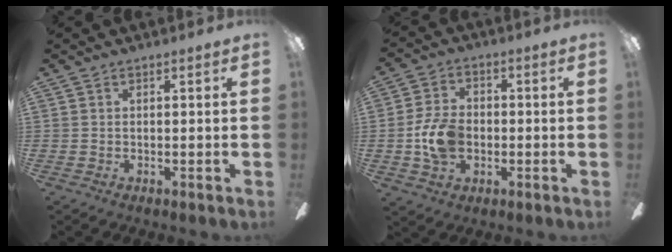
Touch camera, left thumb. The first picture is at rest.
{"total": 9.9, "force": [-1.5, 7.2, 6.6], "torque": [-0.143, 0.011, -0.029]}